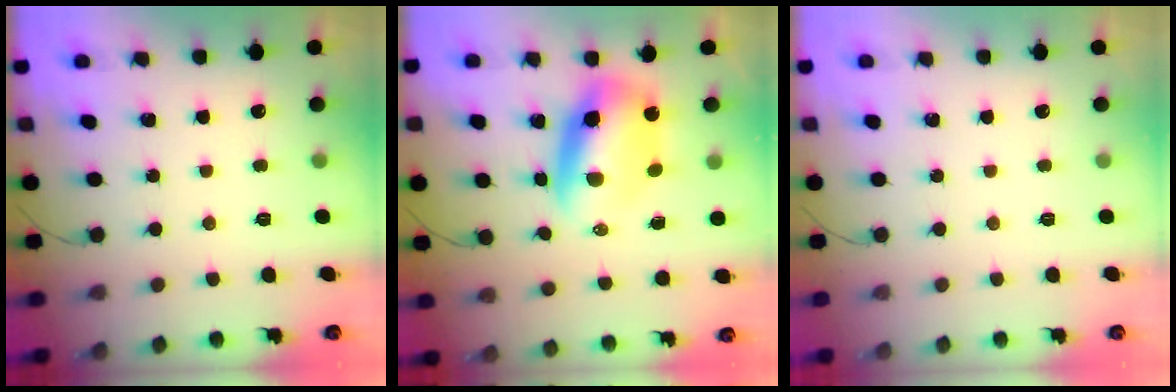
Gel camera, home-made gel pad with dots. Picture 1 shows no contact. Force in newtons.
{"total": 10.8, "press": 10.4, "slide": 2.7}
{"total": 0.0}